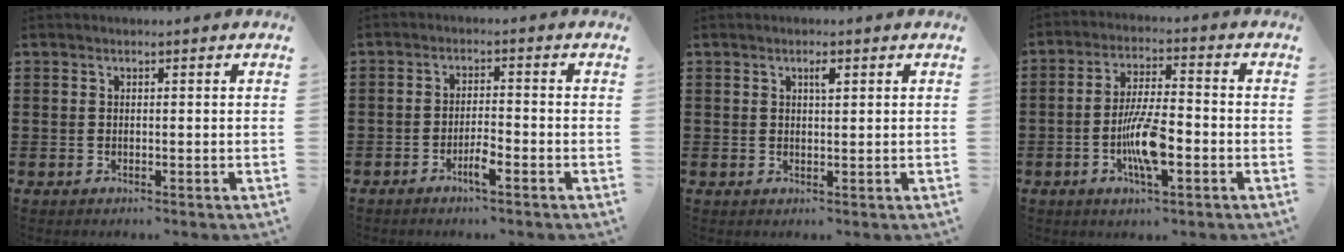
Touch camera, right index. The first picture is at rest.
{"total": 3.1, "force": [-2.1, 0.5, 2.3], "torque": [-0.048, -0.001, -0.040]}
{"total": 1.6, "force": [0.7, 0.4, 1.4], "torque": [-0.021, 0.002, 0.008]}
{"total": 8.6, "force": [-2.6, 2.4, 7.8], "torque": [-0.153, -0.002, -0.048]}